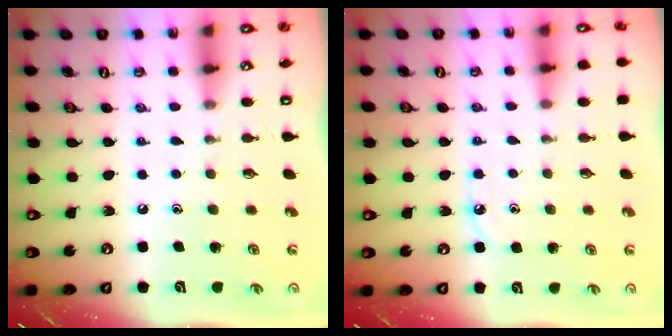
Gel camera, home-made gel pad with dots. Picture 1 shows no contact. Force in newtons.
{"total": 4.5, "press": 4.5, "slide": 0.4}